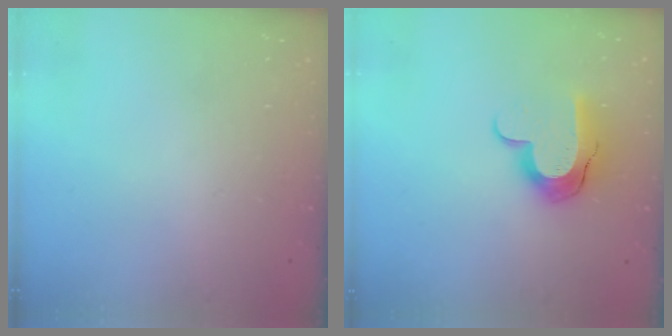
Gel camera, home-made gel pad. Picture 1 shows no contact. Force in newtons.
{"total": 11.1, "press": 11.1, "slide": 0.8}